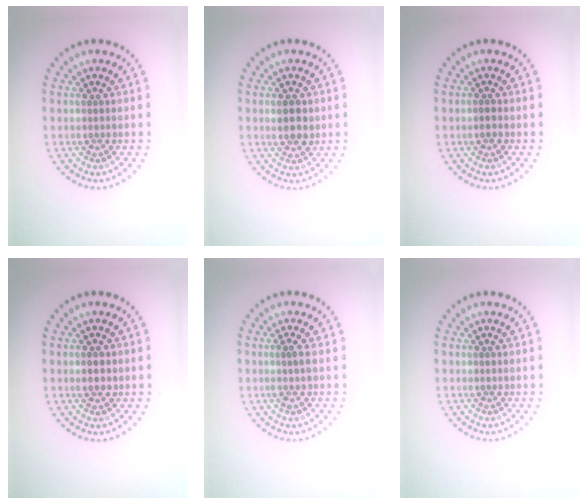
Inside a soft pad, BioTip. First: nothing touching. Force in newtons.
{"total": 2.2, "press": 2.2, "slide": 0.4}
{"total": 0.8, "press": 0.7, "slide": 0.1}
{"total": 0.9, "press": 0.9, "slide": 0.0}
{"total": 1.1, "press": 0.9, "slide": 0.7}
{"total": 0.0}